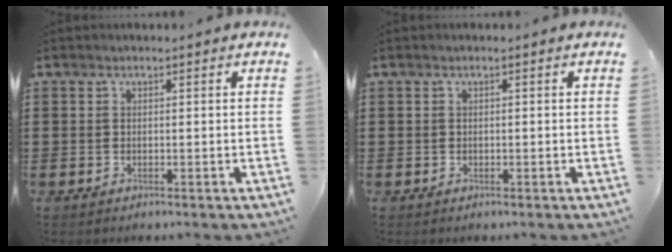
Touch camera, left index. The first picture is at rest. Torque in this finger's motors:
{"motor_torque": [-0.04, -0.04, -0.01, 0.00]}